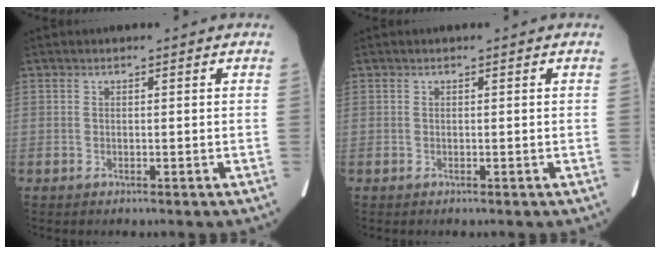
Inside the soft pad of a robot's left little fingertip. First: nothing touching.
{"total": 0.0}